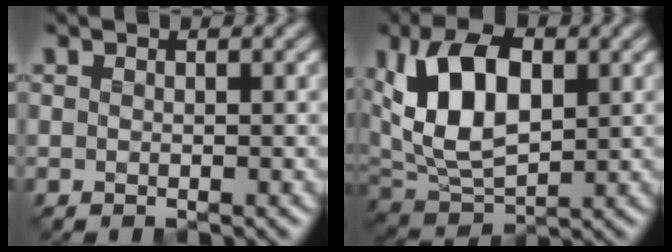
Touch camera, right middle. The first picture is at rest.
{"total": 9.5, "force": [1.9, 5.3, 7.7], "torque": [-0.154, 0.010, 0.021]}